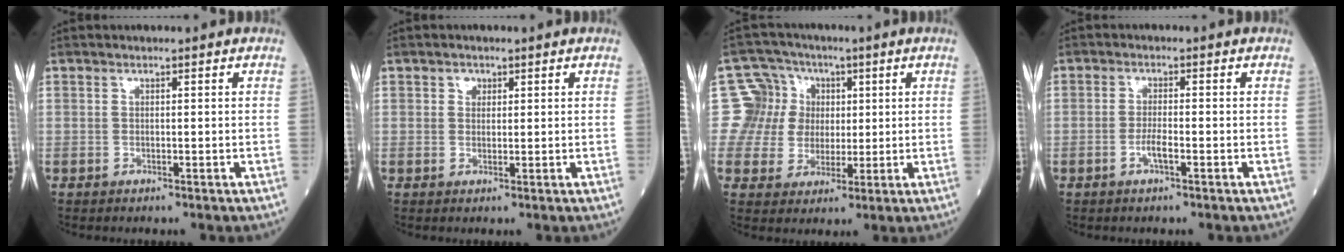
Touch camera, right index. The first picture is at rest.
{"total": 1.3, "force": [0.6, 1.1, 0.4], "torque": [-0.002, -0.001, 0.007]}
{"total": 8.4, "force": [1.6, 8.2, 0.8], "torque": [-0.011, 0.032, 0.032]}
{"total": 2.2, "force": [-1.0, 0.2, 2.0], "torque": [-0.038, 0.001, -0.020]}